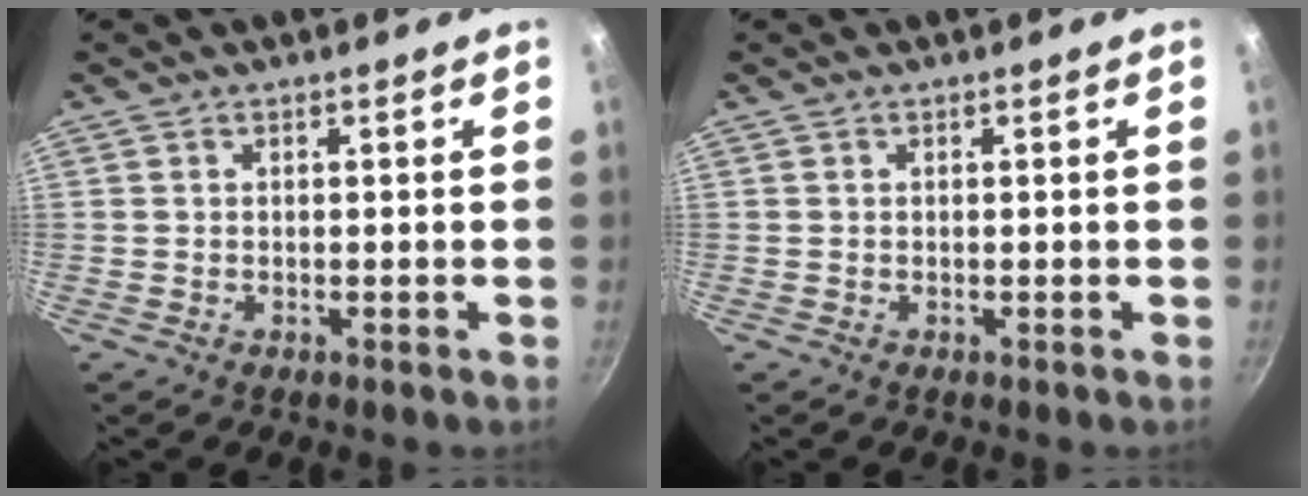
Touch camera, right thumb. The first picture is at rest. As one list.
[{"total": 0.0}]